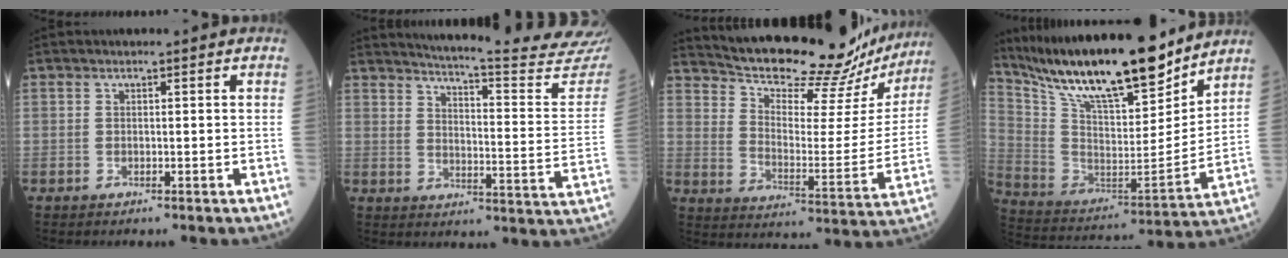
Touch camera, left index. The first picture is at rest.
{"total": 24.0, "force": [22.9, -0.7, 7.2], "torque": [-0.109, -0.138, 0.264]}
{"total": 25.1, "force": [23.2, 5.2, 7.8], "torque": [-0.130, -0.063, 0.305]}
{"total": 23.3, "force": [19.4, 3.9, 12.4], "torque": [-0.234, -0.018, 0.331]}